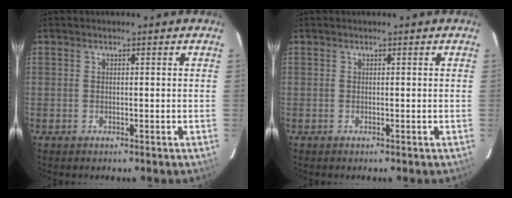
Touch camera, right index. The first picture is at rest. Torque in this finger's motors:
{"motor_torque": [0.08, 0.05, 0.13, 0.01]}